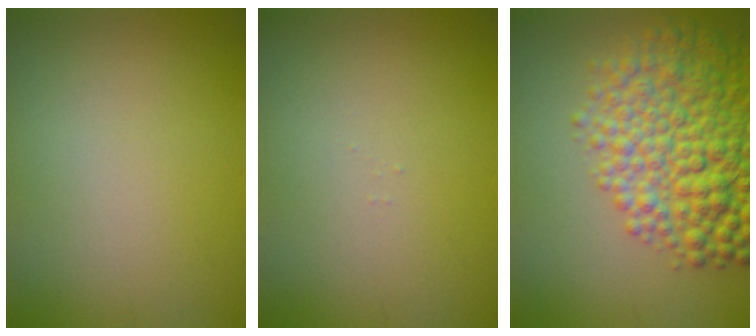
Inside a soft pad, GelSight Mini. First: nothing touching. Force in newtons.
{"total": 0.0}
{"total": 9.2, "press": 9.2, "slide": 0.3}